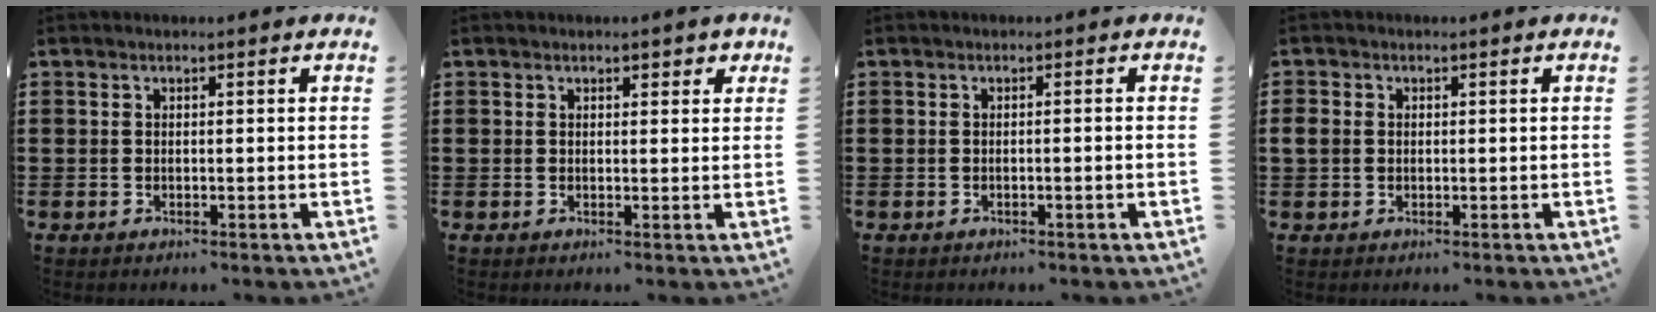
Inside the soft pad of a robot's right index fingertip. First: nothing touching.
{"total": 1.4, "force": [0.9, 0.9, 0.5], "torque": [0.003, 0.000, 0.014]}
{"total": 0.9, "force": [-0.5, -0.3, 0.7], "torque": [-0.010, -0.004, -0.010]}
{"total": 1.7, "force": [0.0, 1.5, 0.9], "torque": [-0.028, 0.003, -0.004]}